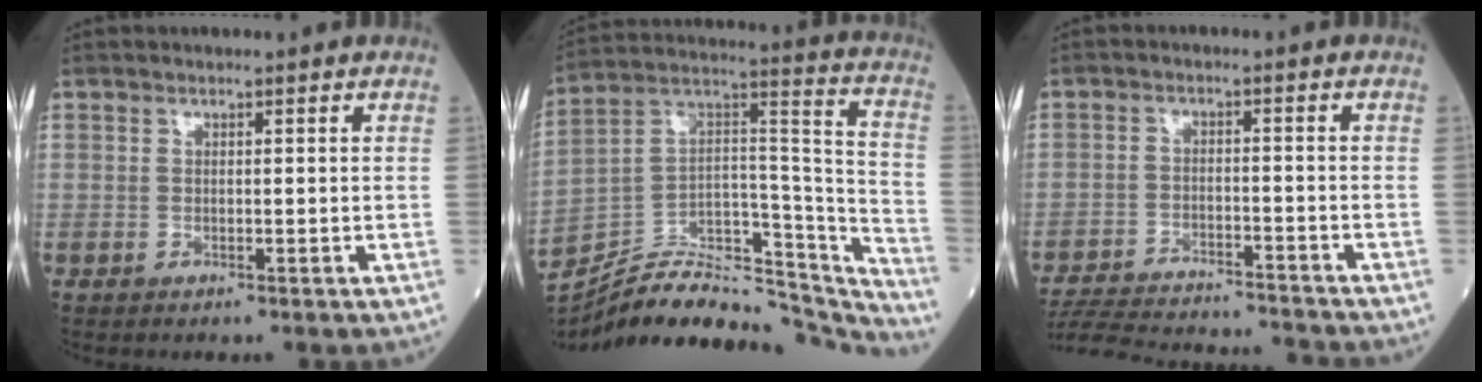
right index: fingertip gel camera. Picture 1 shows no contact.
{"total": 30.0, "force": [-26.8, 8.1, 10.8], "torque": [-0.153, 0.034, -0.392]}
{"total": 17.0, "force": [-16.2, 1.6, 4.8], "torque": [-0.100, -0.011, -0.237]}